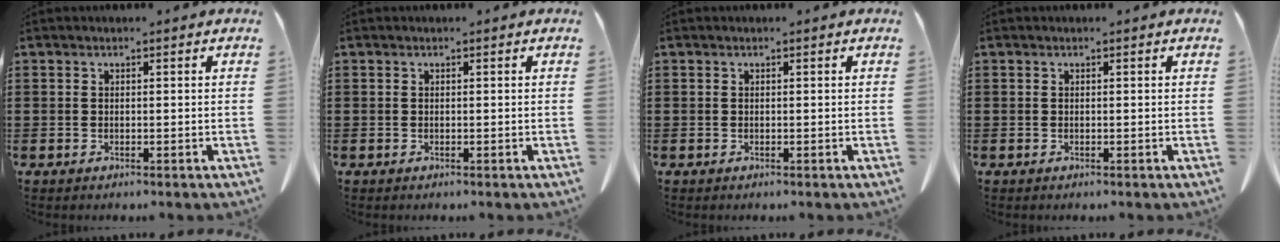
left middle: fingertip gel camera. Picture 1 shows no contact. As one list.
[{"total": 0.0}, {"total": 0.0}, {"total": 0.0}]